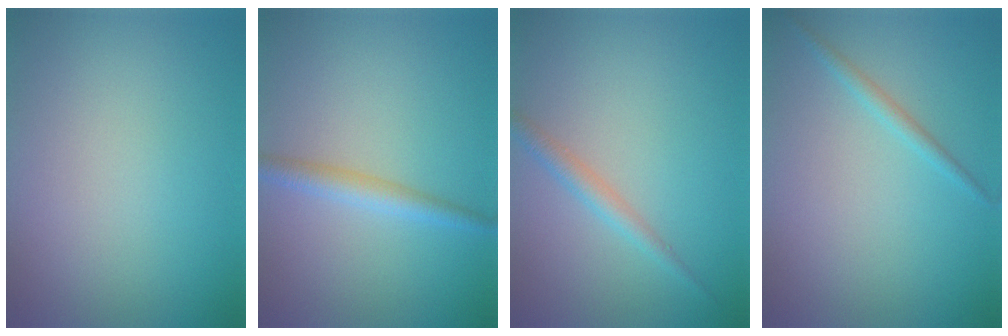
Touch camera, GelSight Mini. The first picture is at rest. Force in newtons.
{"total": 2.2, "press": 2.2, "slide": 0.1}
{"total": 1.7, "press": 1.7, "slide": 0.1}
{"total": 1.2, "press": 1.2, "slide": 0.0}